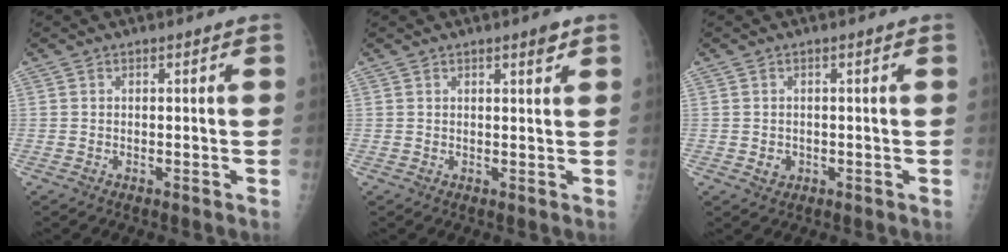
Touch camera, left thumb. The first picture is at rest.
{"total": 2.2, "force": [1.4, 0.5, 1.6], "torque": [-0.020, -0.008, 0.020]}
{"total": 1.8, "force": [-0.3, 1.6, 0.8], "torque": [-0.006, 0.001, 0.001]}